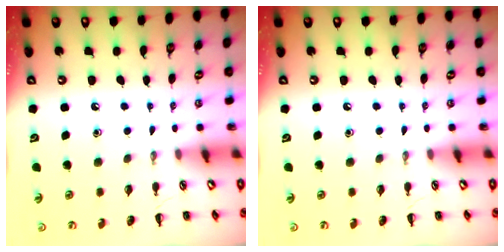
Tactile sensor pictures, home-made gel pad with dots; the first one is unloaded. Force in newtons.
{"total": 0.0}